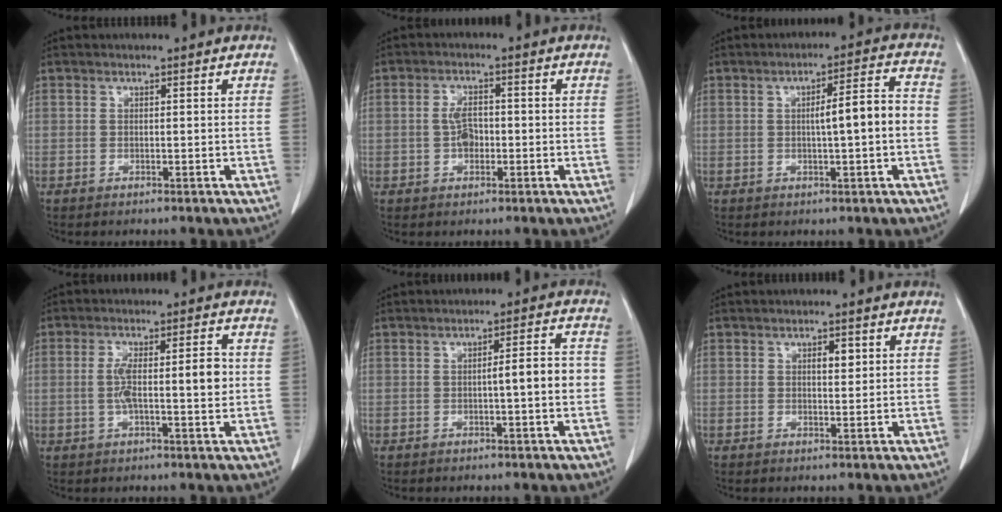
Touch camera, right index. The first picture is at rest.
{"total": 3.3, "force": [-0.6, 1.8, 2.7], "torque": [-0.051, 0.006, -0.012]}
{"total": 6.7, "force": [-0.5, 0.3, 6.6], "torque": [-0.101, 0.016, -0.007]}
{"total": 7.1, "force": [0.0, 1.5, 7.0], "torque": [-0.125, 0.012, 0.000]}
{"total": 4.9, "force": [-0.7, 0.3, 4.9], "torque": [-0.069, 0.011, -0.012]}
{"total": 2.0, "force": [0.7, 0.8, 1.7], "torque": [-0.026, -0.001, 0.012]}